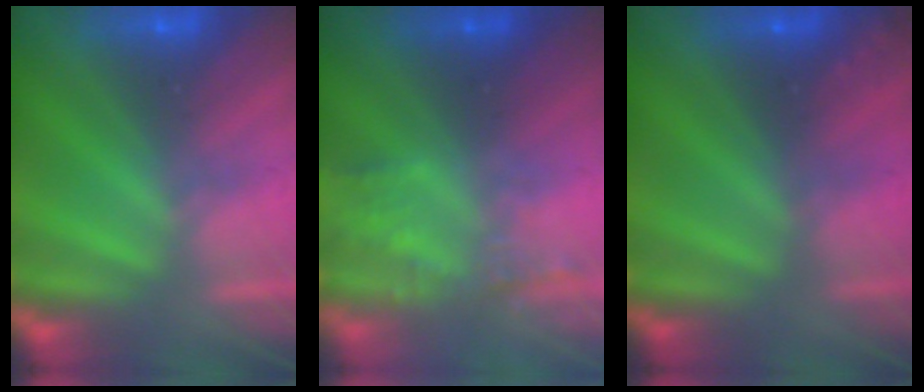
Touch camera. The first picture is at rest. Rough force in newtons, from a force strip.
{"total": 2.3}
{"total": 2.3}